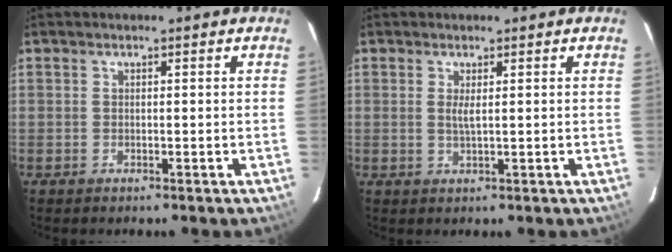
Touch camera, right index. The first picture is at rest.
{"total": 1.6, "force": [0.4, 0.1, 1.5], "torque": [-0.029, -0.003, 0.006]}